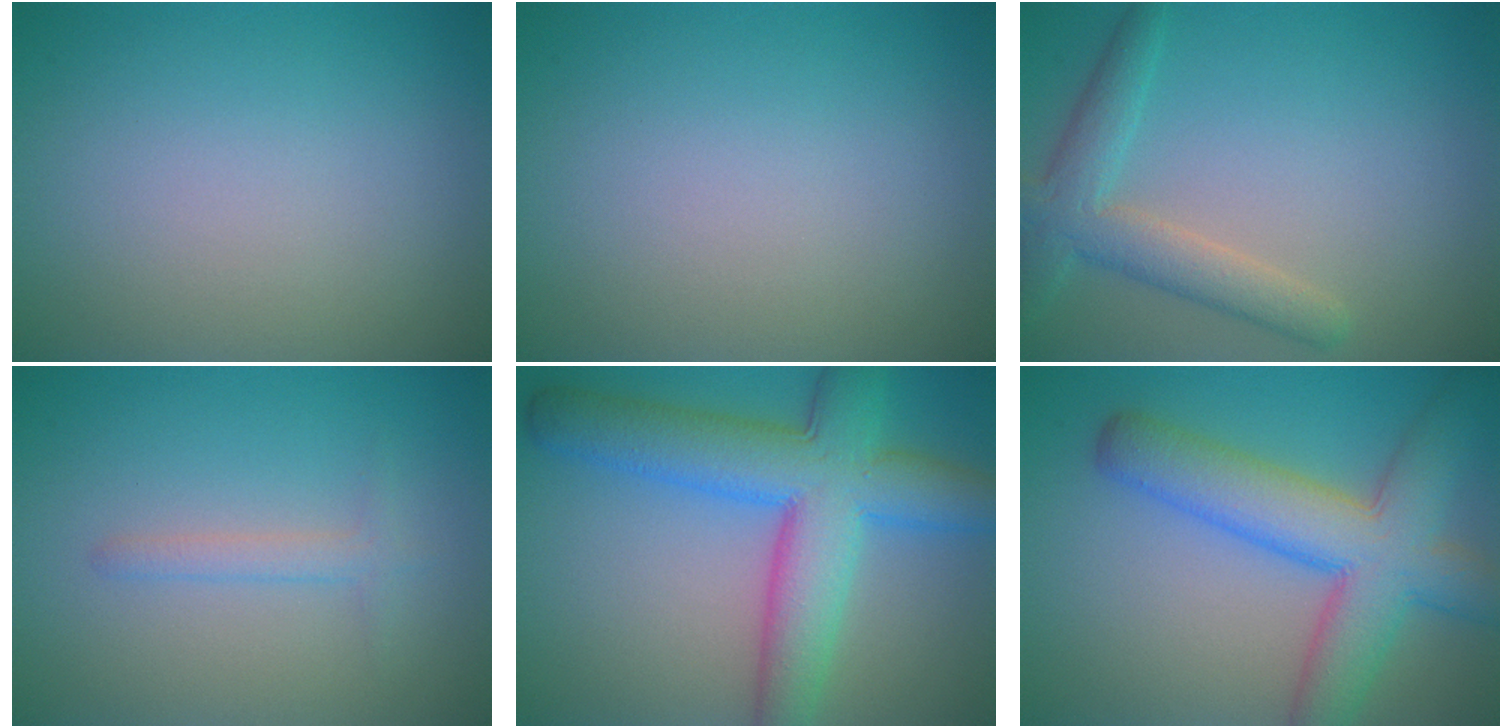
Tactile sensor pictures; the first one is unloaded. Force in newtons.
{"total": 0.0}
{"total": 3.8, "press": 3.8, "slide": 0.2}
{"total": 1.4, "press": 1.4, "slide": 0.1}
{"total": 9.4, "press": 9.4, "slide": 0.3}
{"total": 8.4, "press": 8.4, "slide": 0.4}